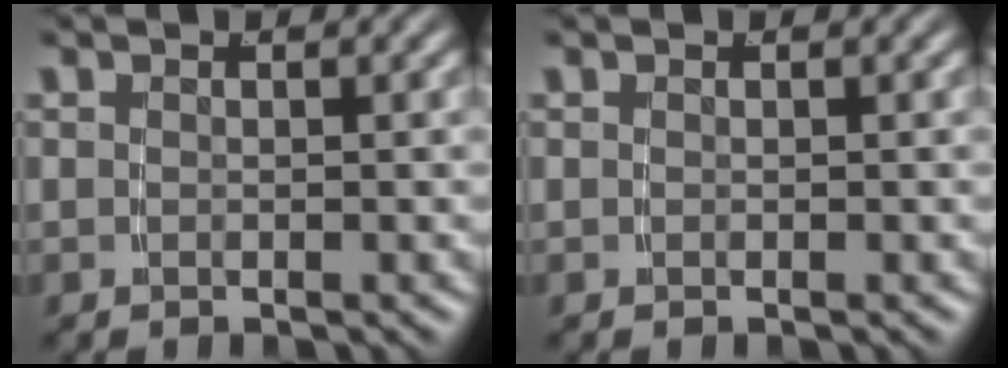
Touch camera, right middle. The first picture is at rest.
{"total": 0.0}